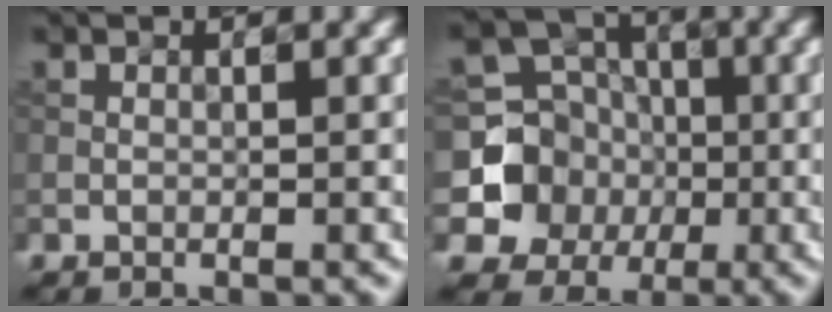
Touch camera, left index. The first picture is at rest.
{"total": 7.1, "force": [-1.1, 6.7, 2.1], "torque": [-0.040, -0.005, -0.041]}